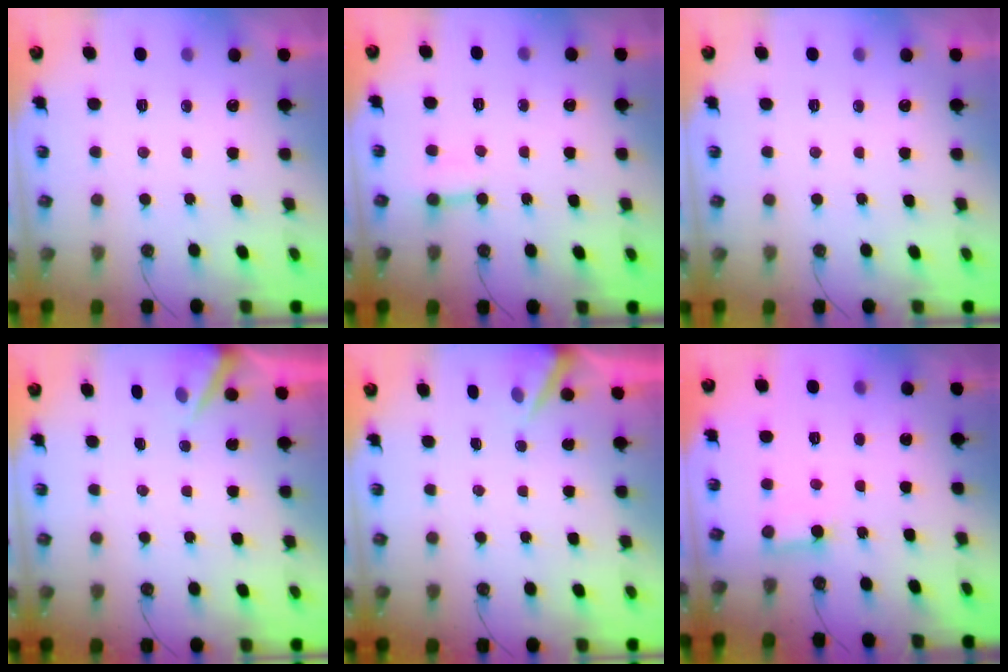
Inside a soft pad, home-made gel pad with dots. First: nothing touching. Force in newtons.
{"total": 3.0, "press": 2.9, "slide": 0.3}
{"total": 0.0}
{"total": 3.5, "press": 3.5, "slide": 0.2}
{"total": 3.5, "press": 3.5, "slide": 0.2}
{"total": 2.8, "press": 2.8, "slide": 0.3}